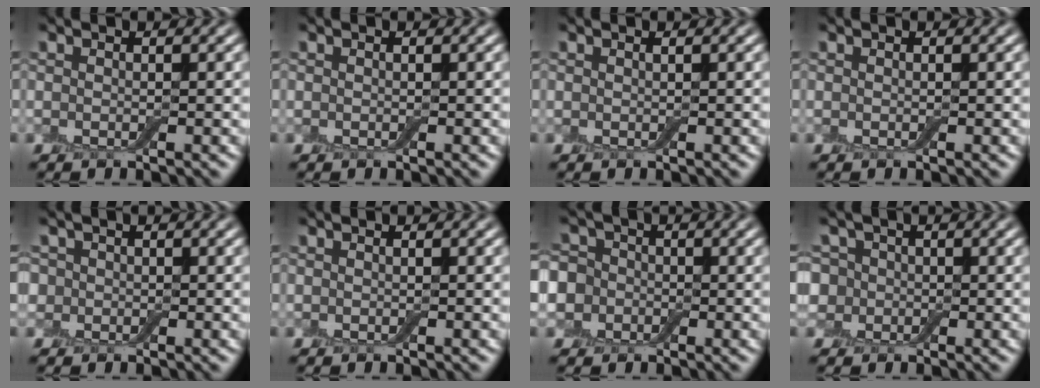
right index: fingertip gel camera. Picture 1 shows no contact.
{"total": 0.0}
{"total": 0.0}
{"total": 0.0}
{"total": 2.5, "force": [0.7, 2.3, 0.9], "torque": [-0.008, 0.013, -0.005]}
{"total": 0.0}
{"total": 7.1, "force": [-0.8, 6.5, 2.7], "torque": [-0.055, 0.033, -0.069]}
{"total": 5.5, "force": [1.6, 4.6, 2.5], "torque": [-0.043, 0.029, -0.010]}